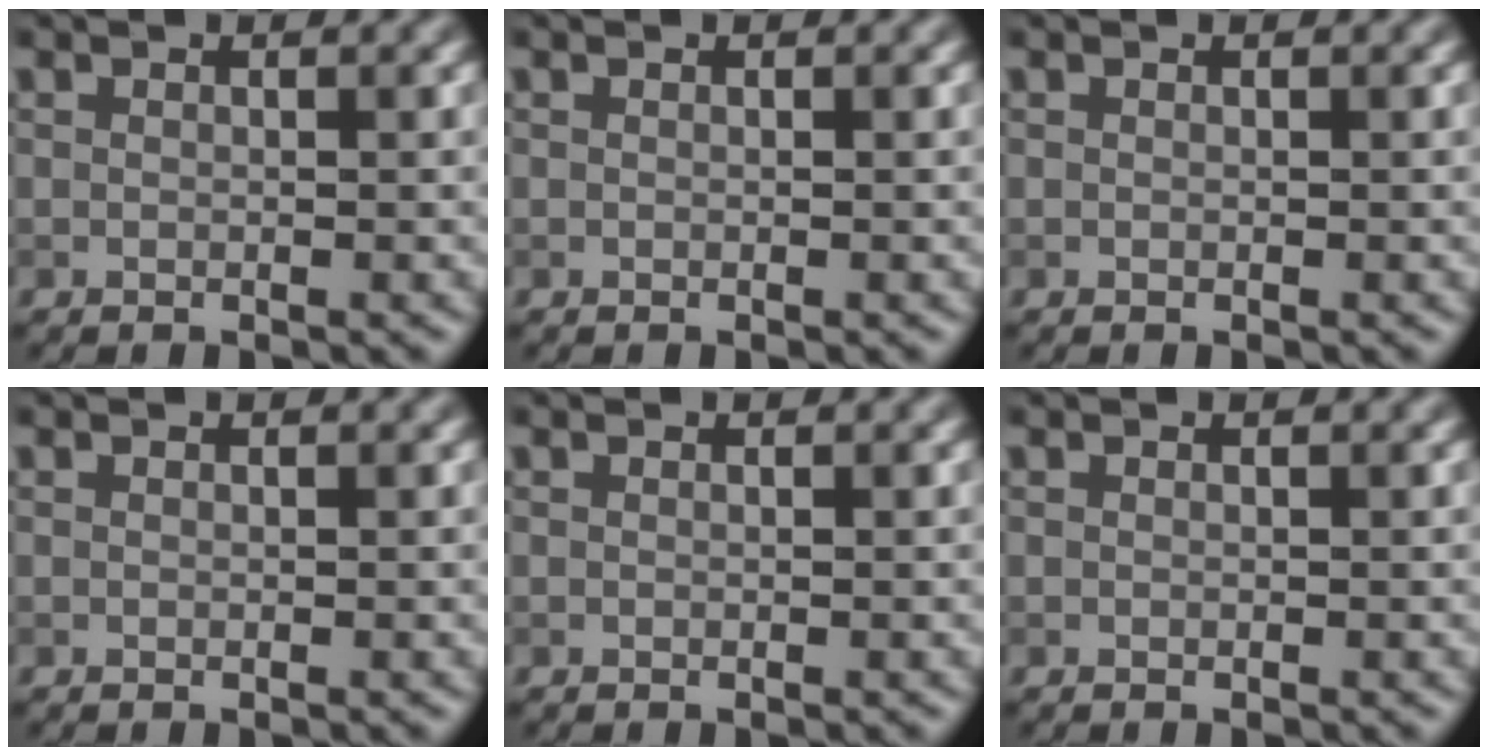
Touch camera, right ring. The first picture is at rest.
{"total": 0.0}
{"total": 0.0}
{"total": 0.0}
{"total": 0.0}
{"total": 0.0}